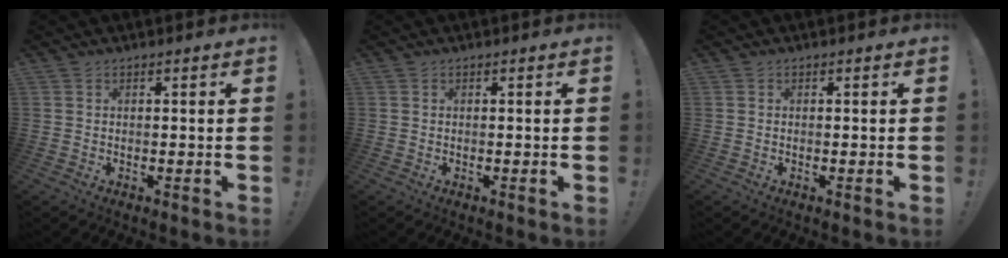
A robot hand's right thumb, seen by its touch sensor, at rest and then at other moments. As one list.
[{"total": 0.0}, {"total": 0.0}]